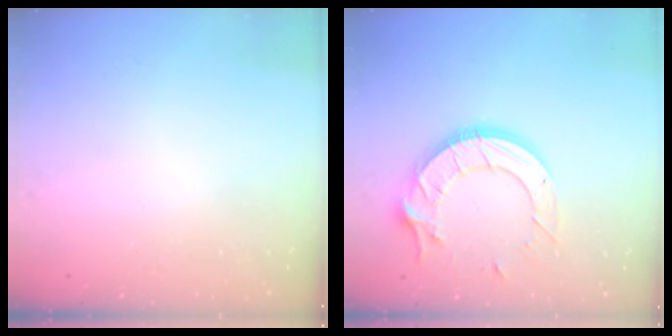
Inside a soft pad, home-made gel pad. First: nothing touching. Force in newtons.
{"total": 15.2, "press": 15.2, "slide": 1.3}